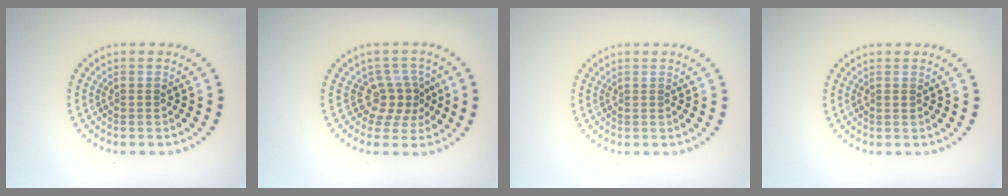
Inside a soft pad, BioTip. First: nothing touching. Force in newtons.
{"total": 2.9, "press": 2.1, "slide": 2.0}
{"total": 0.0}
{"total": 0.7, "press": 0.7, "slide": 0.1}